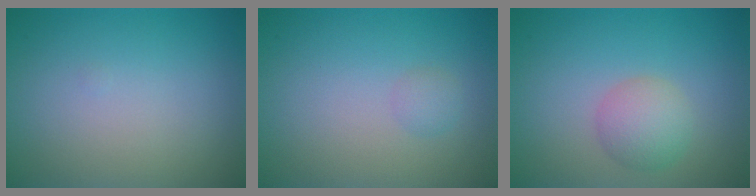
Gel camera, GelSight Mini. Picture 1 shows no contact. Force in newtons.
{"total": 1.0, "press": 1.0, "slide": 0.1}
{"total": 2.9, "press": 2.9, "slide": 0.1}